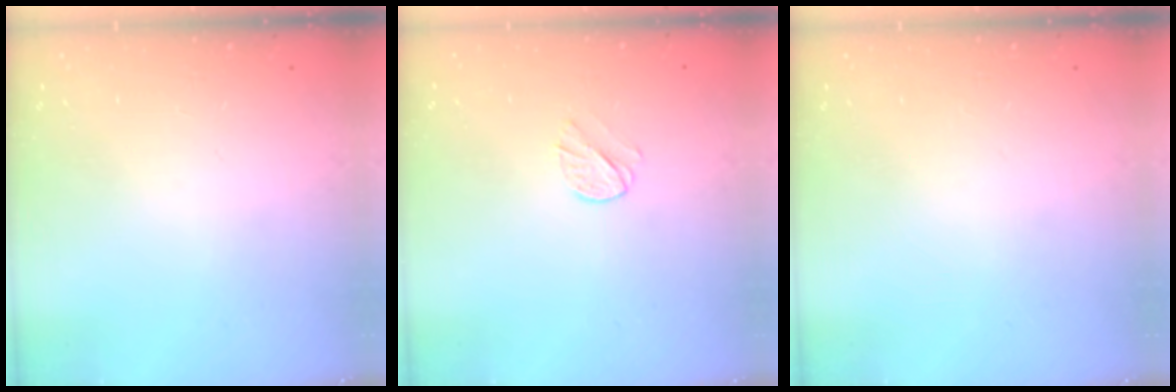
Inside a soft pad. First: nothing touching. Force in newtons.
{"total": 4.5, "press": 4.5, "slide": 0.6}
{"total": 0.0}